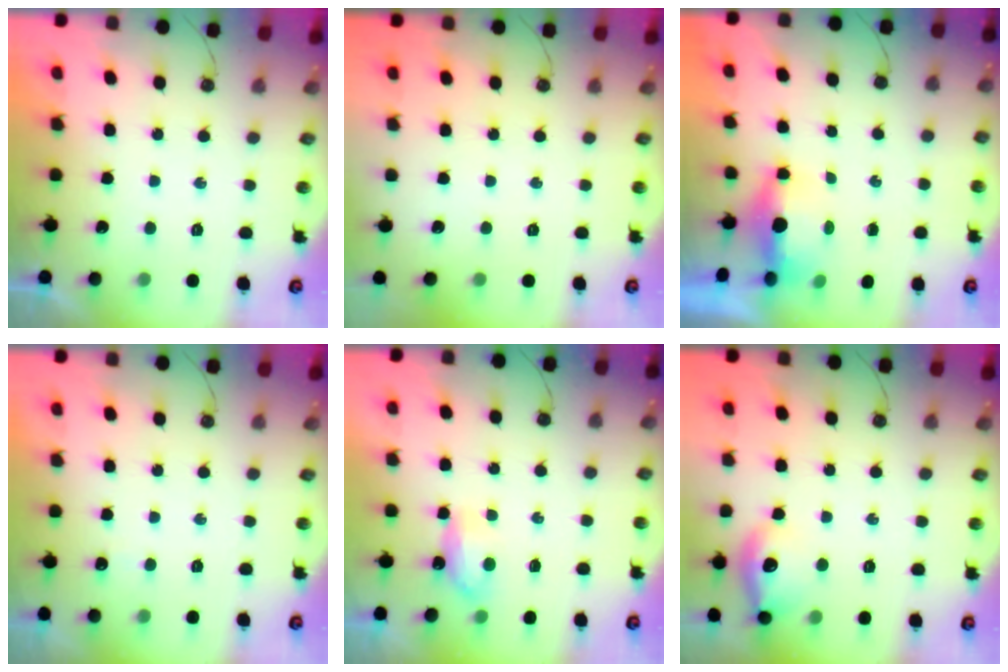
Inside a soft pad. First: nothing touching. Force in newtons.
{"total": 0.0}
{"total": 13.2, "press": 6.4, "slide": 11.6}
{"total": 2.5, "press": 2.4, "slide": 0.5}
{"total": 5.6, "press": 5.5, "slide": 0.7}
{"total": 13.6, "press": 13.6, "slide": 1.1}